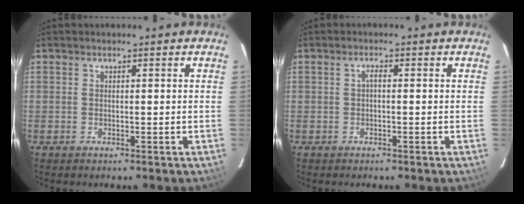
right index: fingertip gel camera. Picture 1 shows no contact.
{"total": 1.0, "force": [-0.2, 0.4, 0.9], "torque": [-0.017, 0.007, -0.005]}